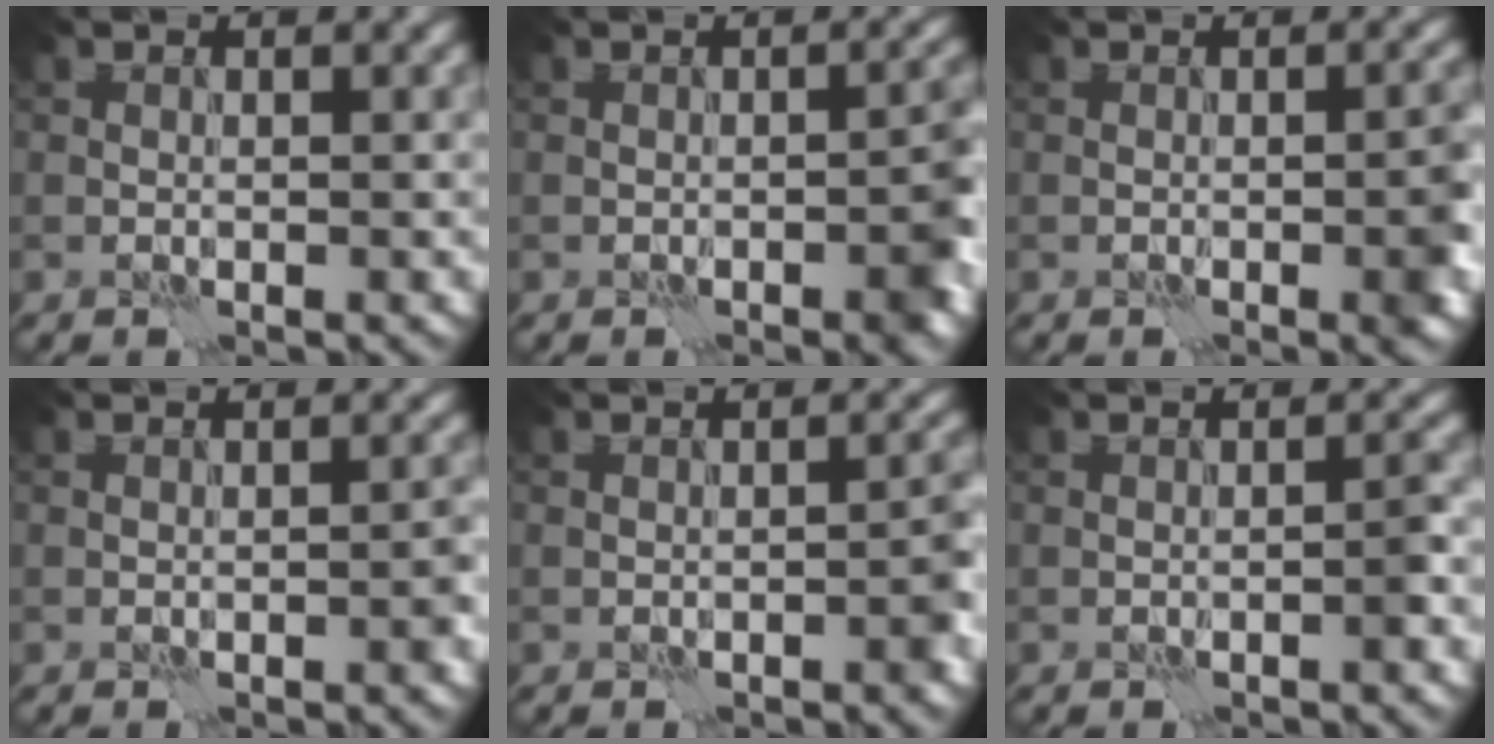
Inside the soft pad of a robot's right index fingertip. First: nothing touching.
{"total": 2.9, "force": [-1.3, 1.0, 2.5], "torque": [-0.031, 0.006, -0.020]}
{"total": 2.3, "force": [-0.8, 0.5, 2.1], "torque": [-0.028, 0.004, -0.015]}
{"total": 0.9, "force": [-0.5, 0.2, 0.7], "torque": [-0.012, 0.004, -0.007]}
{"total": 1.6, "force": [-0.8, 0.4, 1.4], "torque": [-0.020, 0.008, -0.012]}
{"total": 1.1, "force": [-0.6, 0.1, 0.9], "torque": [-0.013, 0.007, -0.012]}